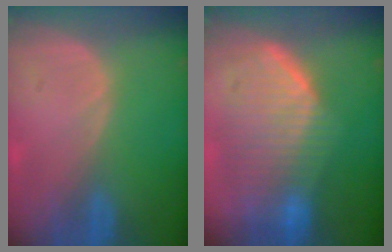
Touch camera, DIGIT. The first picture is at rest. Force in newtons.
{"total": 10.0, "press": 9.0, "slide": 4.3}